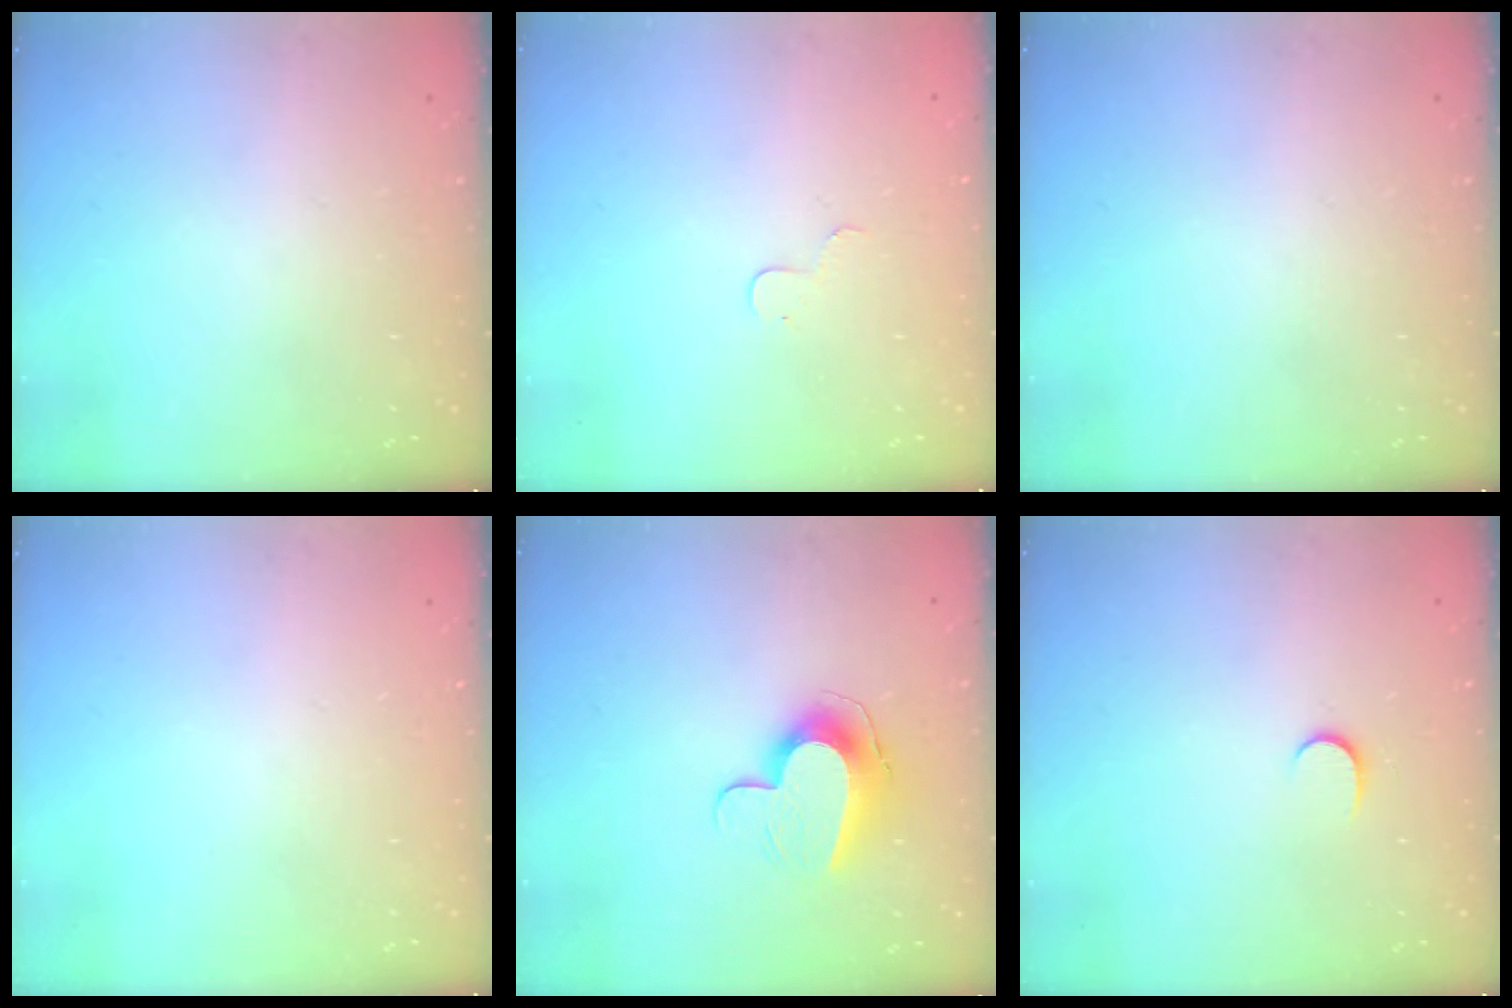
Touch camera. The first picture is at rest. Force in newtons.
{"total": 3.1, "press": 3.1, "slide": 0.3}
{"total": 0.0}
{"total": 0.0}
{"total": 11.1, "press": 11.1, "slide": 0.7}
{"total": 4.9, "press": 4.9, "slide": 0.6}